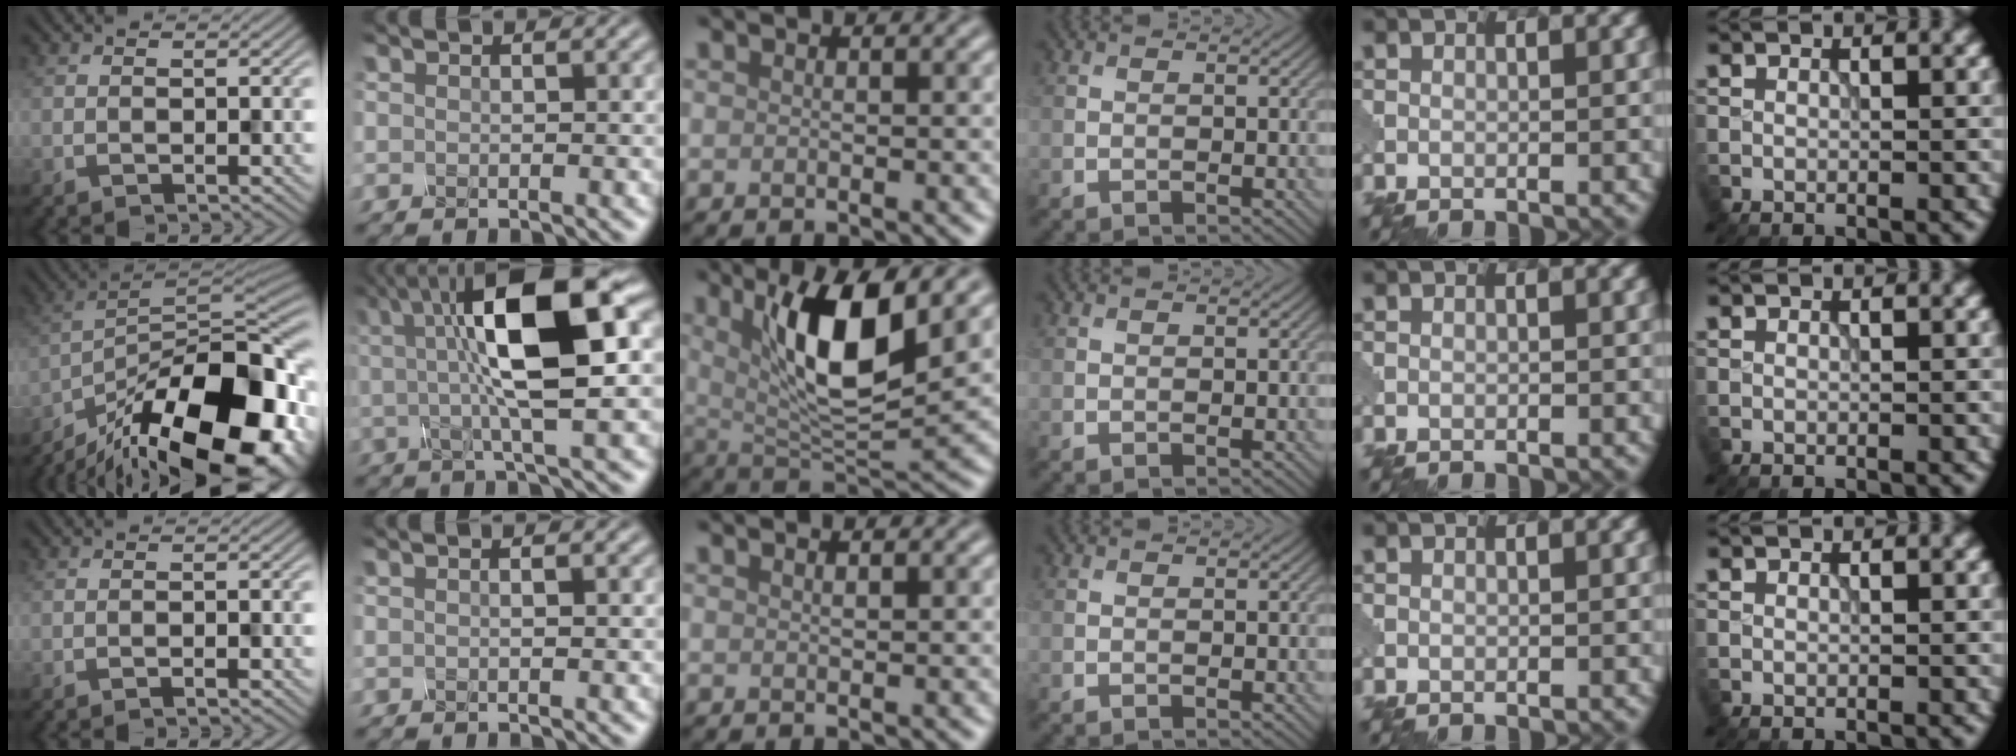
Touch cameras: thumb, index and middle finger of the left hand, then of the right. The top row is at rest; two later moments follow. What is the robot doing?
{"motion": "assemble", "object": "glue stick"}